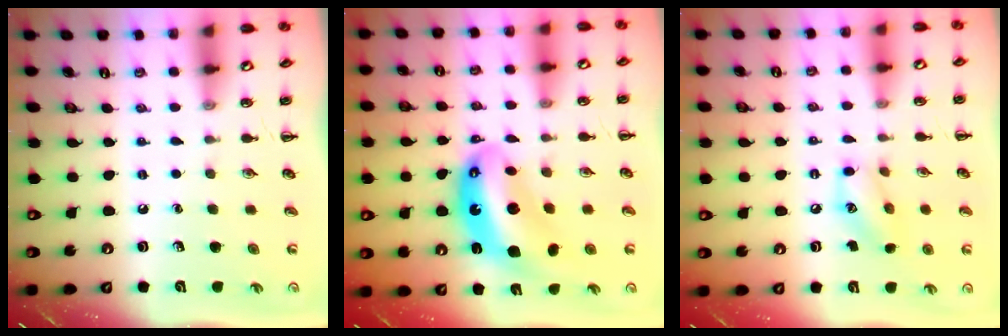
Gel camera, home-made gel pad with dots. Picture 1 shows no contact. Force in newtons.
{"total": 12.4, "press": 11.9, "slide": 3.2}
{"total": 10.0, "press": 9.9, "slide": 1.1}